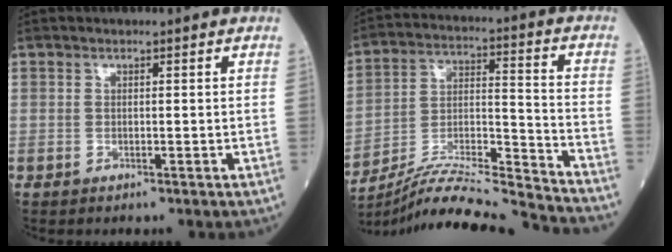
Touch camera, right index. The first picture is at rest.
{"total": 21.4, "force": [-20.4, -1.3, 6.4], "torque": [-0.133, -0.010, -0.333]}